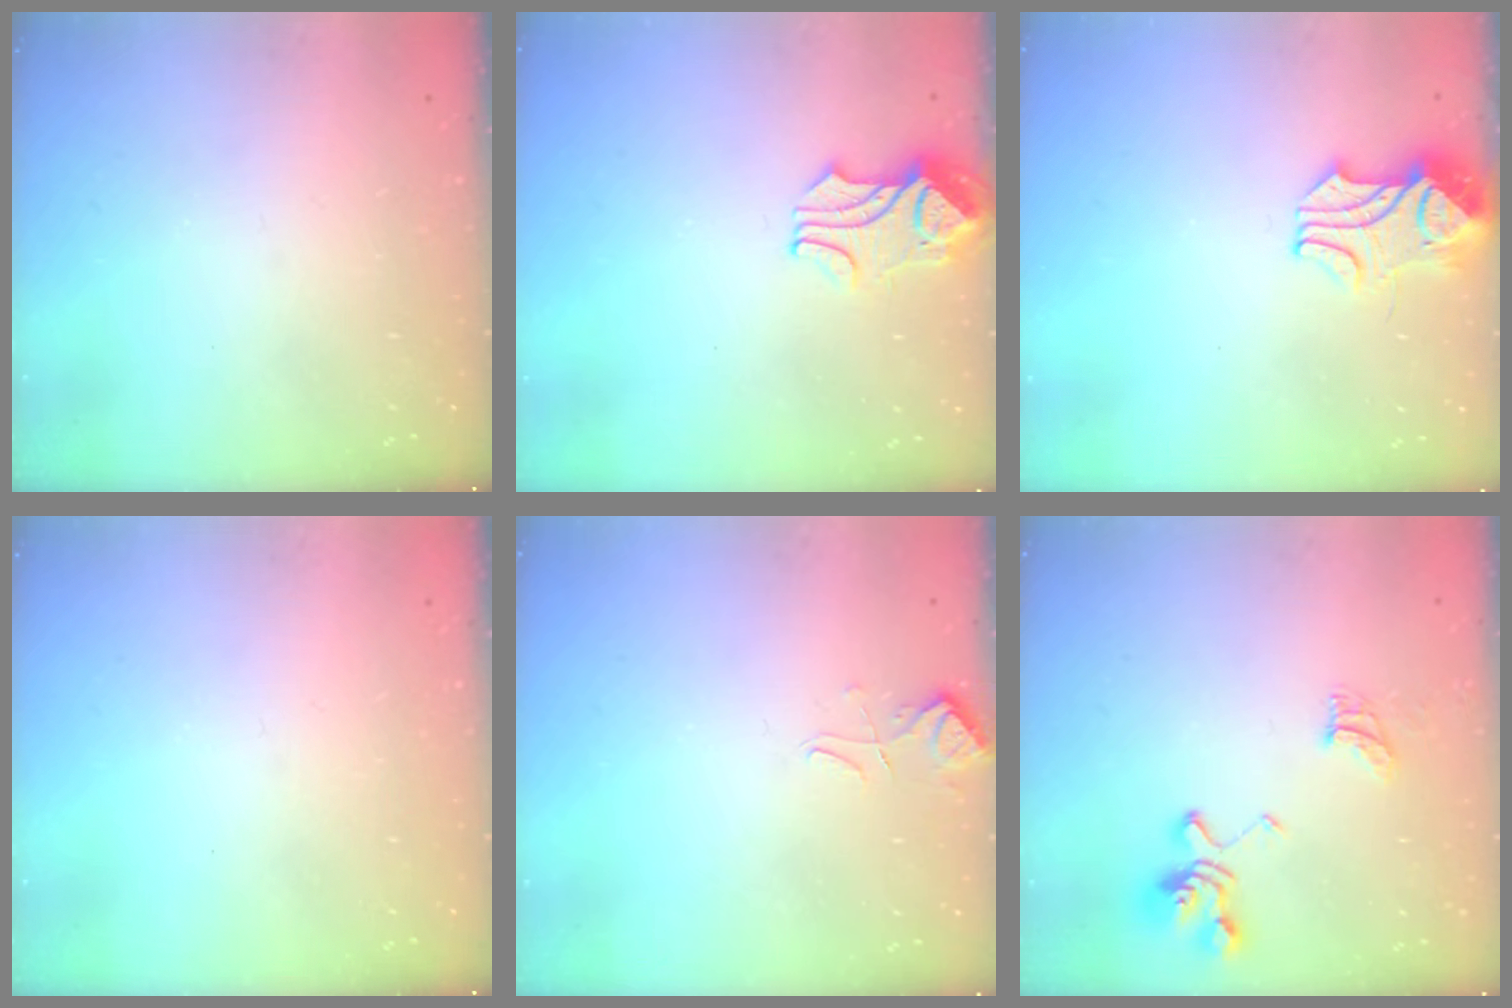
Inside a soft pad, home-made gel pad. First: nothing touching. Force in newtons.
{"total": 2.3, "press": 2.2, "slide": 0.7}
{"total": 2.5, "press": 2.3, "slide": 1.0}
{"total": 0.0}
{"total": 3.0, "press": 2.9, "slide": 0.6}
{"total": 8.6, "press": 8.4, "slide": 1.5}